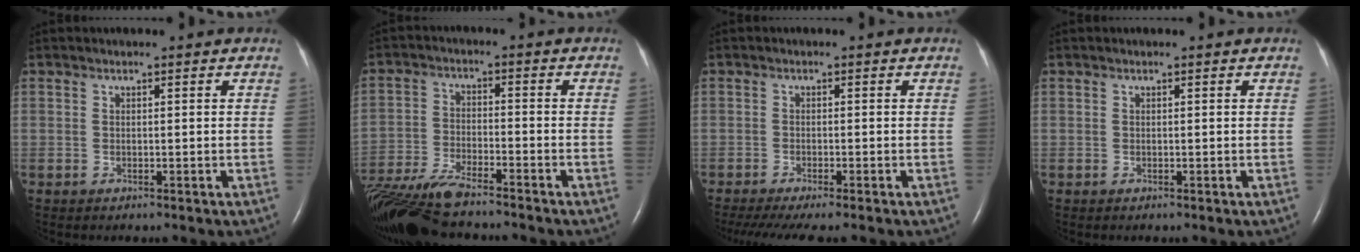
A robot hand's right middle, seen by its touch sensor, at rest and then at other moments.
{"total": 12.8, "force": [-11.2, 1.3, 6.1], "torque": [-0.114, -0.025, -0.193]}
{"total": 8.3, "force": [-6.8, 0.5, 4.7], "torque": [-0.068, -0.017, -0.107]}
{"total": 0.0}